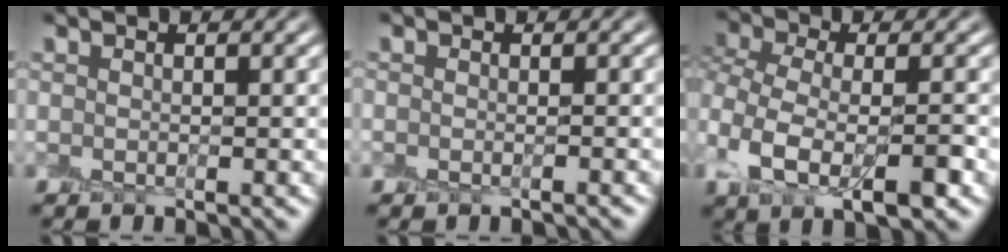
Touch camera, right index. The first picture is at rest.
{"total": 0.7, "force": [-0.6, 0.3, 0.2], "torque": [-0.004, -0.007, -0.009]}
{"total": 6.9, "force": [-1.6, 3.7, 5.6], "torque": [-0.118, 0.002, -0.039]}